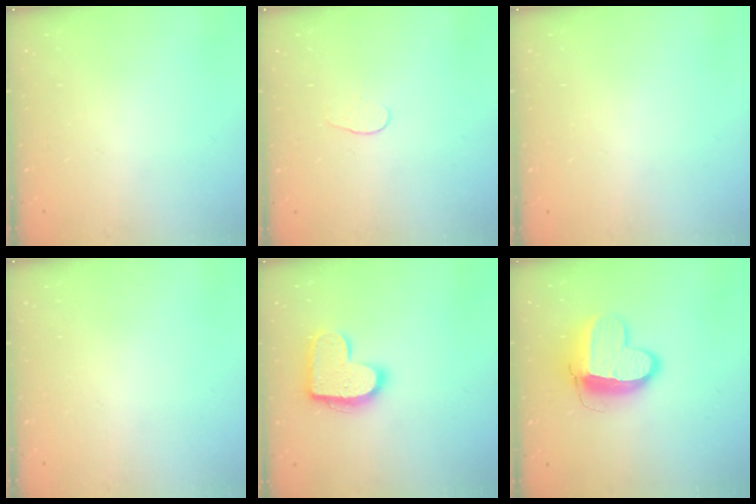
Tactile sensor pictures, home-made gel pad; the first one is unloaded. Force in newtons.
{"total": 3.3, "press": 3.3, "slide": 0.3}
{"total": 0.0}
{"total": 0.0}
{"total": 14.5, "press": 14.5, "slide": 0.8}
{"total": 12.7, "press": 12.6, "slide": 1.4}